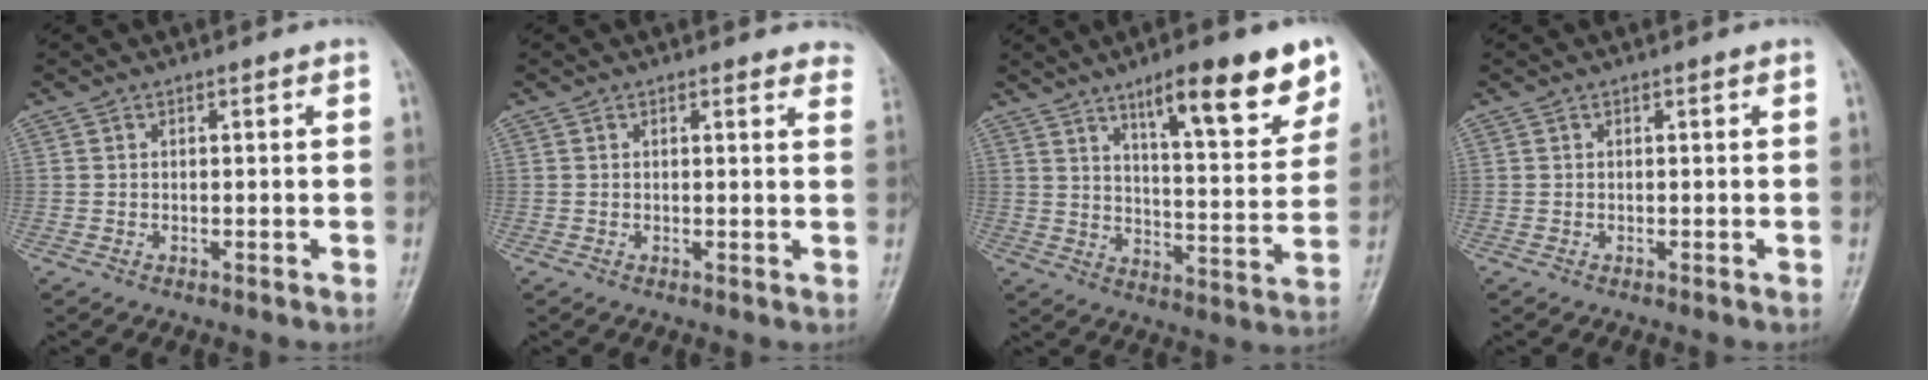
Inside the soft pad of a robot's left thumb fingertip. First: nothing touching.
{"total": 4.8, "force": [4.4, 1.3, 1.0], "torque": [0.014, -0.017, 0.025]}
{"total": 16.8, "force": [10.4, 4.3, 12.5], "torque": [-0.145, -0.051, 0.158]}
{"total": 0.0}